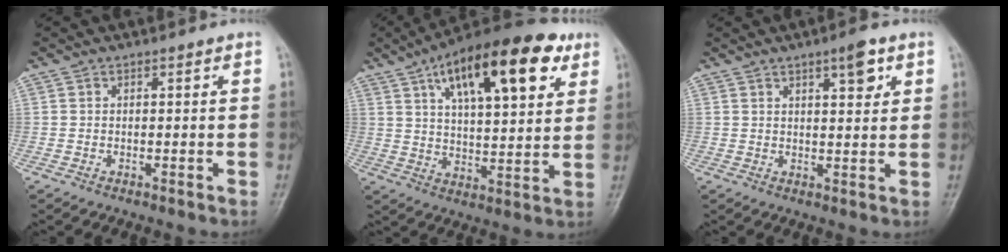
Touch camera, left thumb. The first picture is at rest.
{"total": 21.6, "force": [10.5, 8.4, 17.0], "torque": [-0.241, -0.016, 0.164]}
{"total": 5.1, "force": [2.7, 1.5, 4.0], "torque": [-0.049, -0.014, 0.040]}